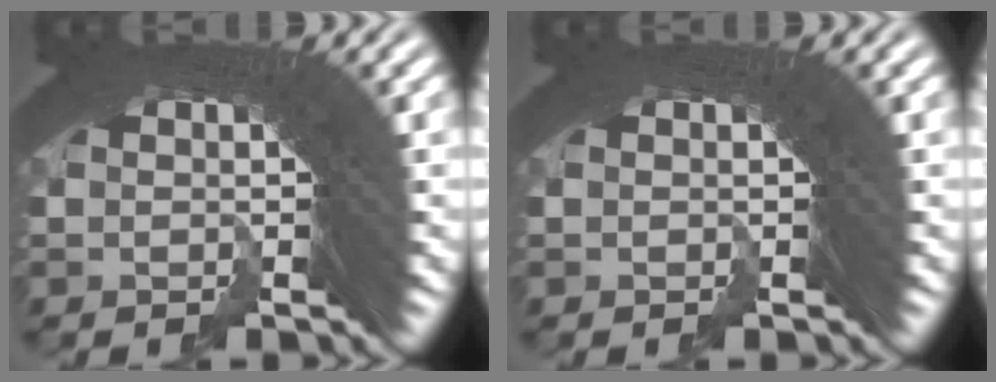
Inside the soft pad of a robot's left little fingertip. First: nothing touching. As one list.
[{"total": 0.0}]